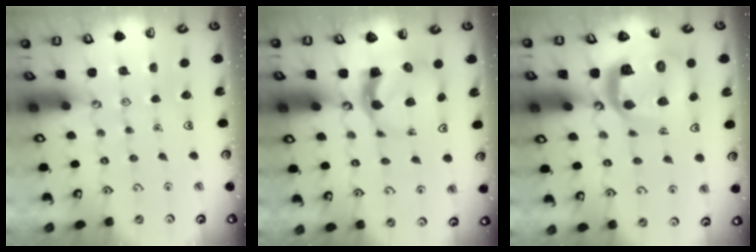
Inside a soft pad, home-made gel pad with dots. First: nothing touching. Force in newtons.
{"total": 5.1, "press": 5.0, "slide": 0.7}
{"total": 15.0, "press": 14.9, "slide": 1.7}